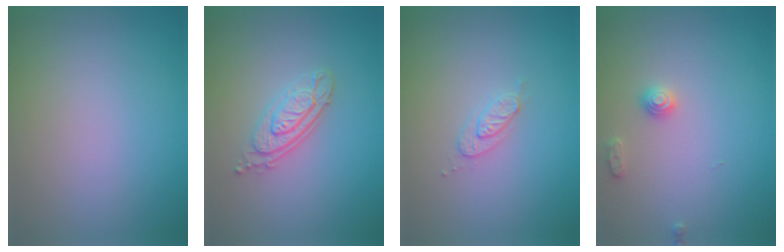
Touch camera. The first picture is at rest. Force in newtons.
{"total": 3.3, "press": 2.7, "slide": 1.9}
{"total": 1.7, "press": 1.6, "slide": 0.2}
{"total": 1.4, "press": 1.4, "slide": 0.1}